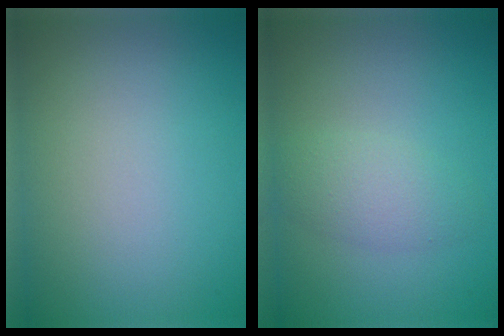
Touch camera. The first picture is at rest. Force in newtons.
{"total": 2.5, "press": 2.5, "slide": 0.1}